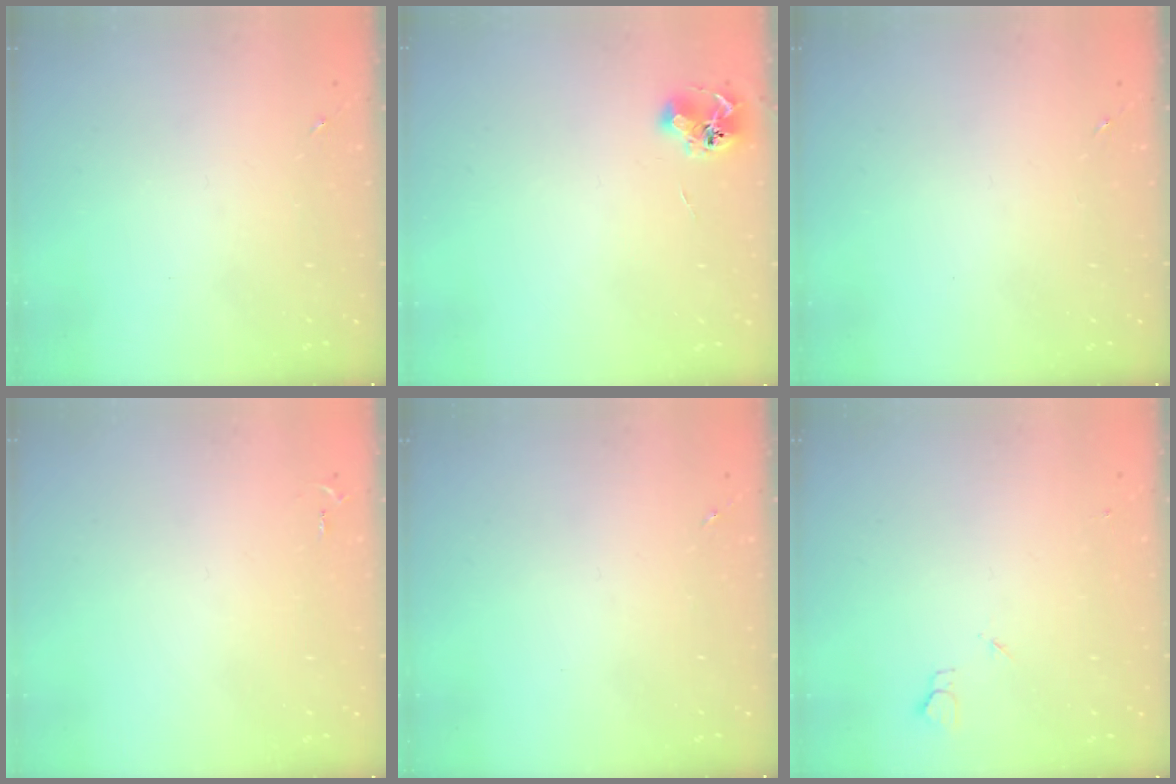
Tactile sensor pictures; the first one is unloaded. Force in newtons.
{"total": 6.8, "press": 6.8, "slide": 0.9}
{"total": 0.0}
{"total": 2.6, "press": 2.6, "slide": 0.4}
{"total": 0.0}
{"total": 2.7, "press": 2.6, "slide": 0.3}